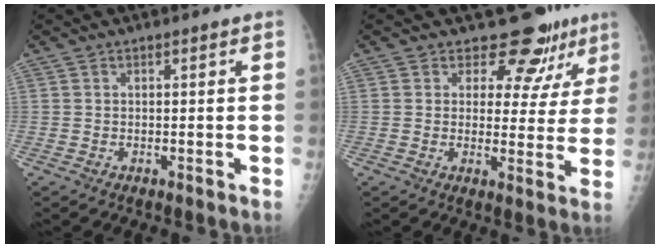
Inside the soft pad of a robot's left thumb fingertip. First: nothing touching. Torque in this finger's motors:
{"motor_torque": [-0.10, 0.04, -0.12, -0.34, 0.02]}